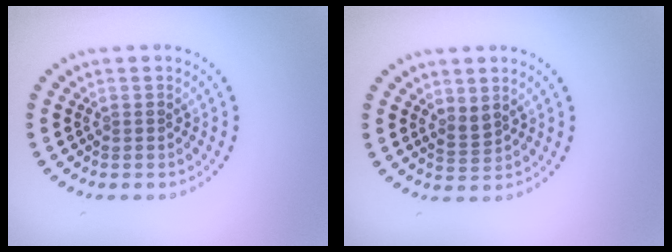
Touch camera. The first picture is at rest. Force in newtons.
{"total": 1.4, "press": 1.1, "slide": 0.7}